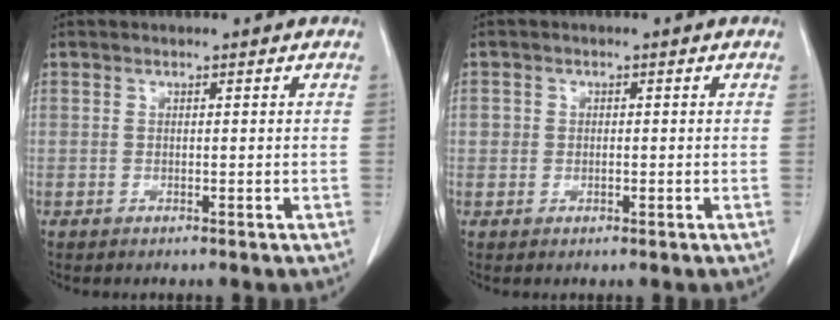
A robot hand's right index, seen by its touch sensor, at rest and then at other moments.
{"total": 1.6, "force": [0.0, 1.5, 0.5], "torque": [-0.004, 0.004, 0.002]}